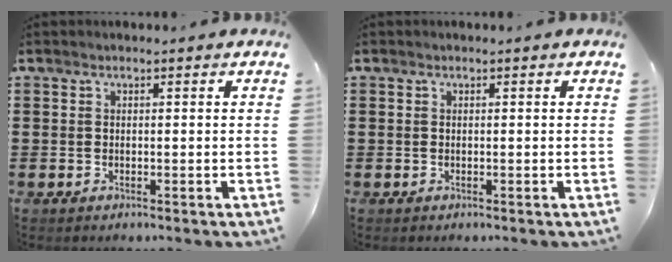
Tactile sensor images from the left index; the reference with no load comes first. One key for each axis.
{"total": 0.0}